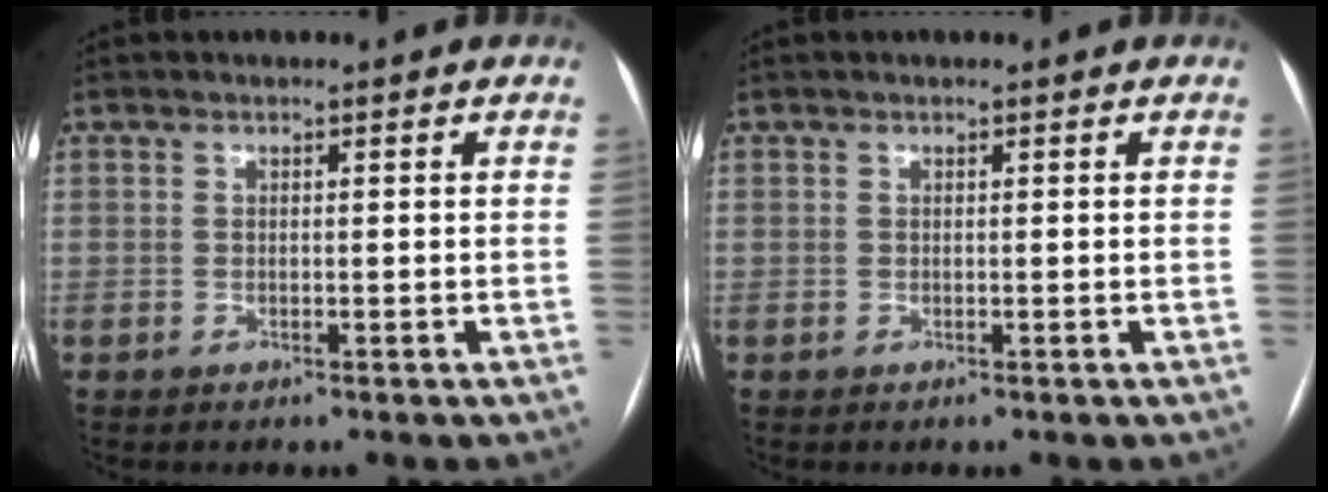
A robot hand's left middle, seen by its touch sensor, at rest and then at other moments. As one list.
[{"total": 0.0}]